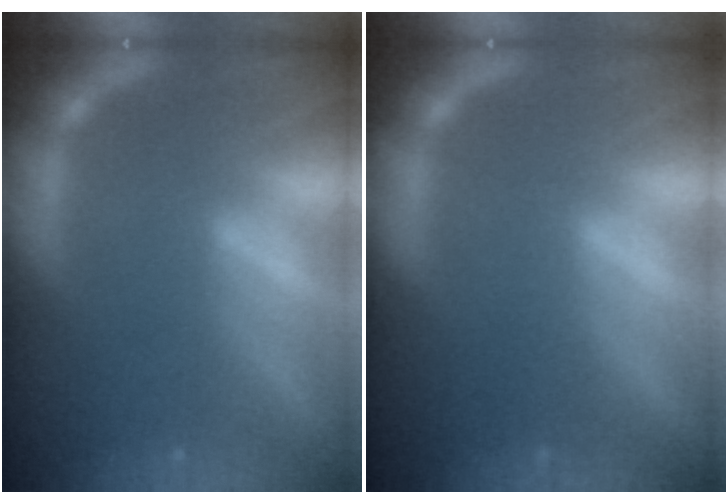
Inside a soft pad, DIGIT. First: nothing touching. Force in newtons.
{"total": 1.0}